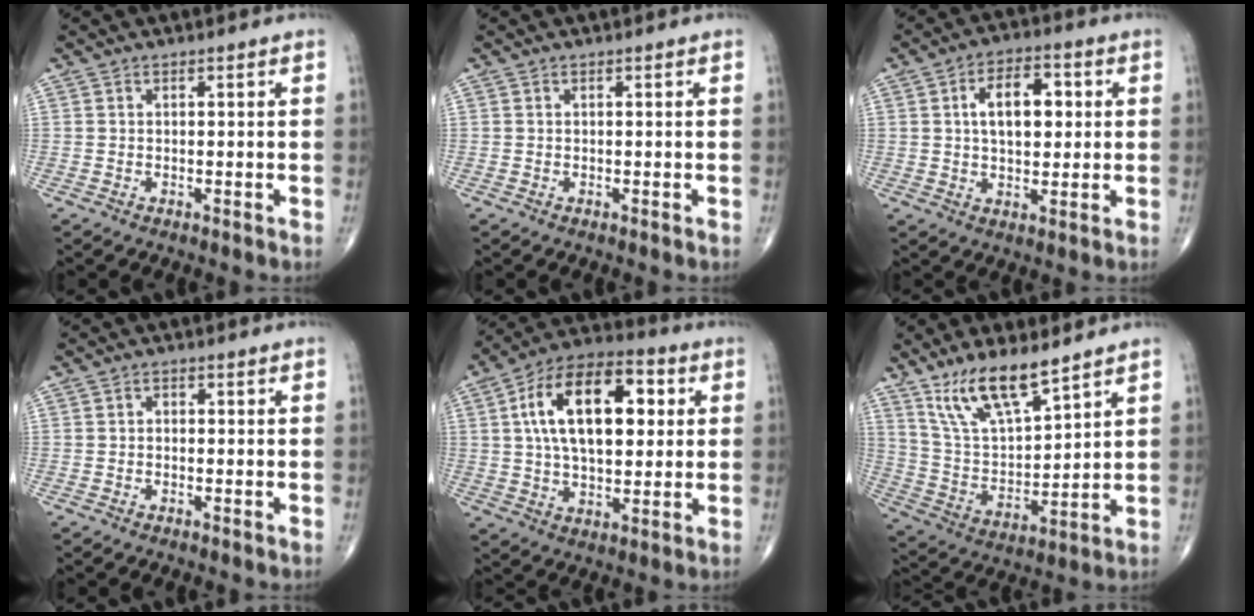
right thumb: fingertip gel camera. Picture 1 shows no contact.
{"total": 0.0}
{"total": 10.2, "force": [1.9, 5.8, 8.1], "torque": [-0.107, 0.008, 0.028]}
{"total": 1.1, "force": [-0.1, 0.8, 0.6], "torque": [-0.002, 0.004, -0.007]}
{"total": 20.1, "force": [4.3, 10.8, 16.4], "torque": [-0.250, 0.016, 0.065]}
{"total": 13.6, "force": [9.6, 4.2, 8.7], "torque": [-0.149, -0.052, 0.197]}